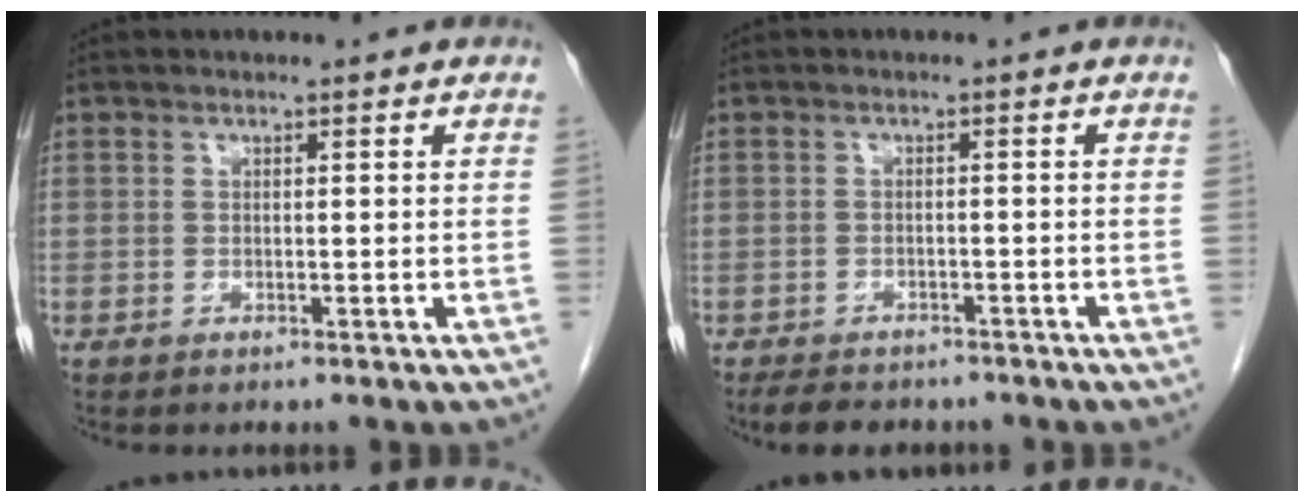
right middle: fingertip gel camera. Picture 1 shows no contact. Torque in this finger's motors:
{"motor_torque": [0.56, -0.40, -0.03, -0.02]}